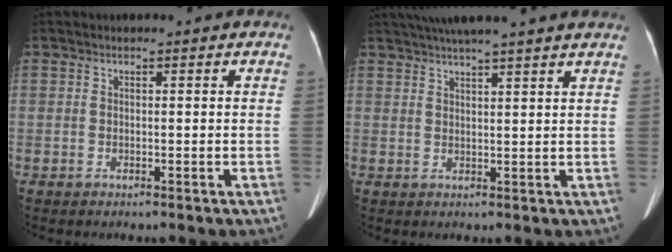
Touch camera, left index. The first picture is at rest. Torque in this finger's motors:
{"motor_torque": [0.22, -1.58, 0.12, 0.06]}